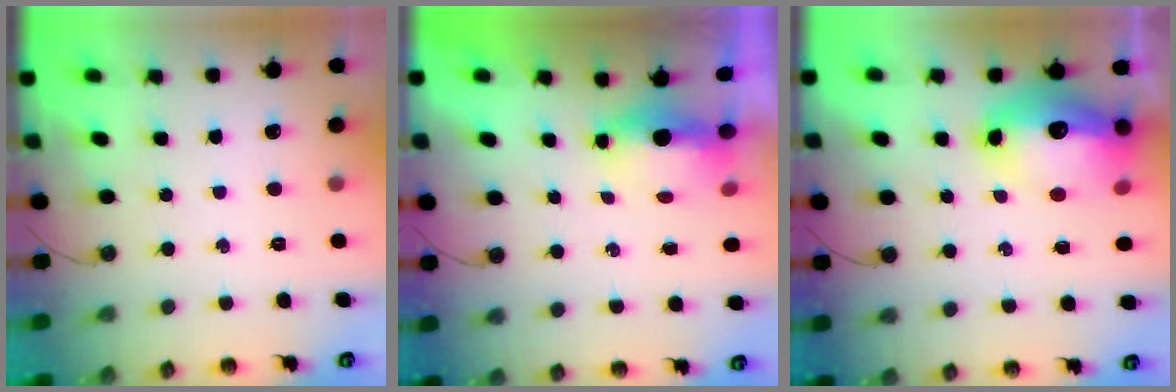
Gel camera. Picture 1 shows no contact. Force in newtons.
{"total": 8.3, "press": 5.4, "slide": 6.3}
{"total": 16.9, "press": 16.8, "slide": 1.4}